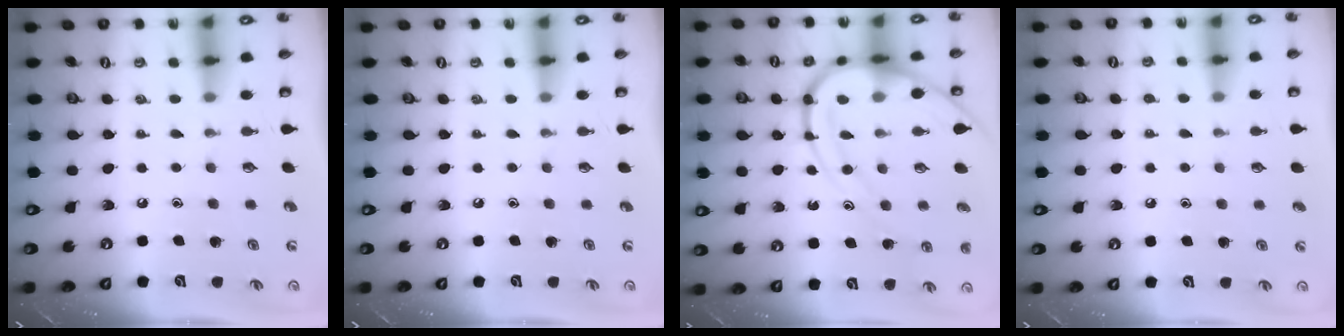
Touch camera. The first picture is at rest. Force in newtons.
{"total": 0.0}
{"total": 13.9, "press": 13.8, "slide": 1.4}
{"total": 3.9, "press": 3.9, "slide": 0.4}